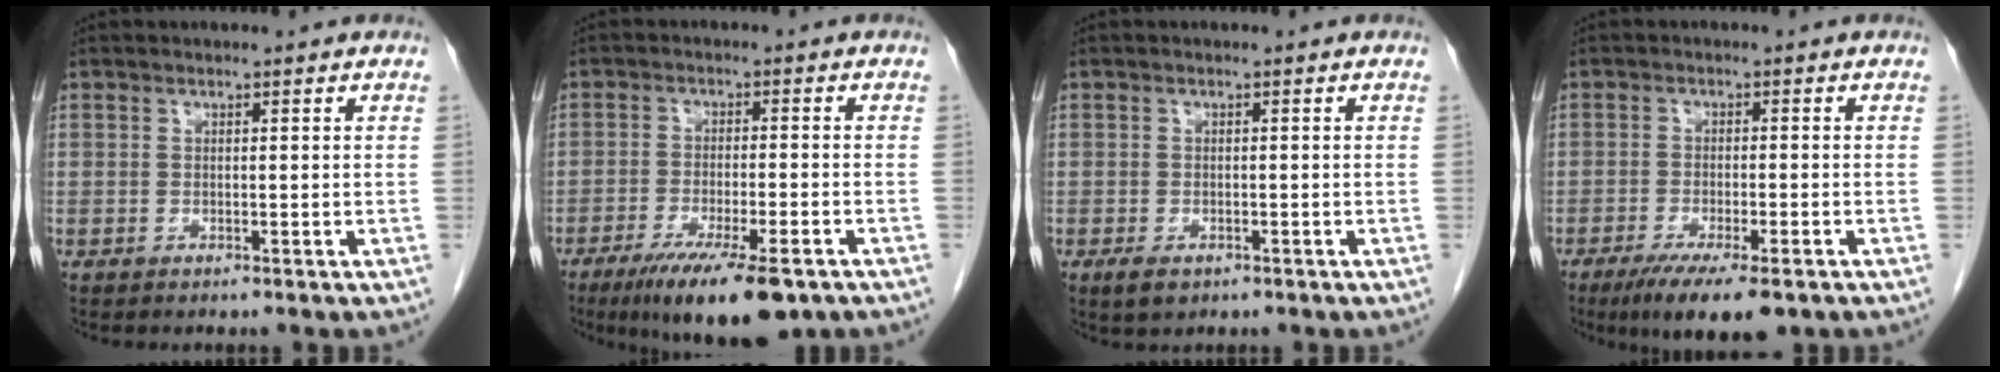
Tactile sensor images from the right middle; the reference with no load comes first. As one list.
[{"total": 12.5, "force": [-8.4, 2.3, 9.0], "torque": [-0.136, -0.025, -0.129]}, {"total": 2.3, "force": [-1.2, 1.3, 1.4], "torque": [-0.028, -0.002, -0.011]}, {"total": 9.1, "force": [-6.1, 1.9, 6.5], "torque": [-0.097, -0.018, -0.092]}]